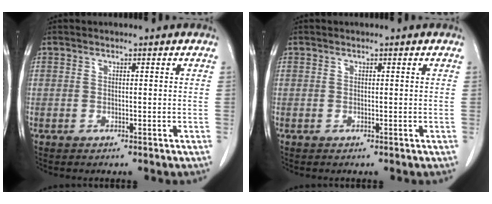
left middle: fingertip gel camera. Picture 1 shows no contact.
{"total": 0.0}